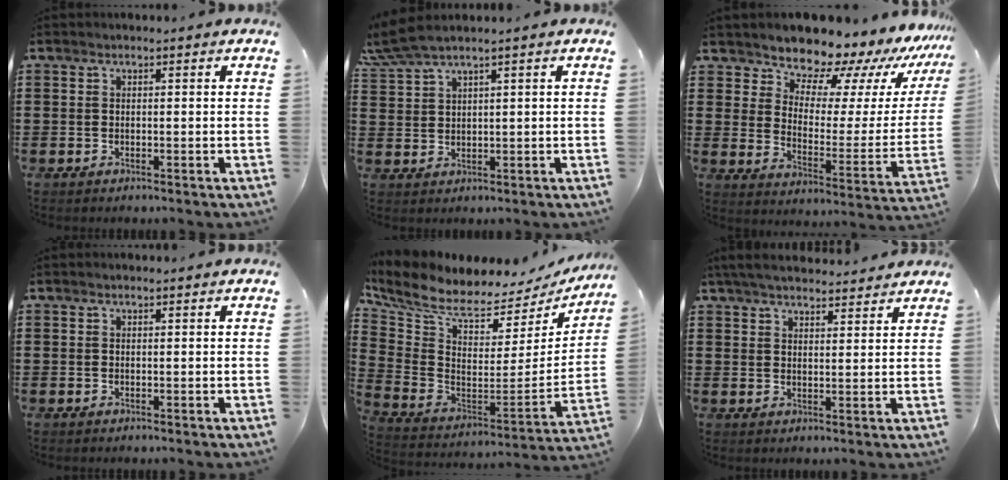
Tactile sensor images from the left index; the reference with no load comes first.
{"total": 3.9, "force": [3.0, 0.5, 2.5], "torque": [-0.067, -0.003, 0.051]}
{"total": 10.7, "force": [10.0, 3.0, 2.1], "torque": [-0.065, -0.090, 0.173]}
{"total": 0.0}
{"total": 6.8, "force": [5.6, 1.8, 3.4], "torque": [-0.097, -0.056, 0.093]}
{"total": 4.7, "force": [4.5, 0.6, 1.4], "torque": [-0.041, -0.012, 0.082]}